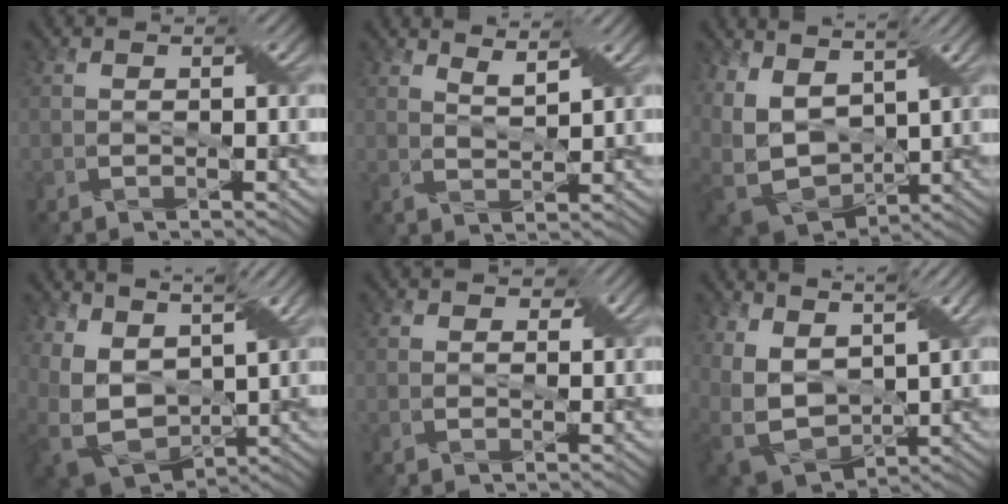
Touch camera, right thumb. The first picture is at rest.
{"total": 3.2, "force": [2.7, 0.5, 1.7], "torque": [-0.028, -0.008, 0.056]}
{"total": 10.2, "force": [2.8, 6.5, 7.3], "torque": [-0.195, 0.003, 0.058]}
{"total": 10.5, "force": [4.2, 6.7, 6.9], "torque": [-0.184, -0.001, 0.081]}
{"total": 1.5, "force": [0.8, 1.2, 0.4], "torque": [-0.005, -0.003, 0.006]}
{"total": 9.7, "force": [4.4, 5.8, 6.5], "torque": [-0.175, -0.001, 0.085]}